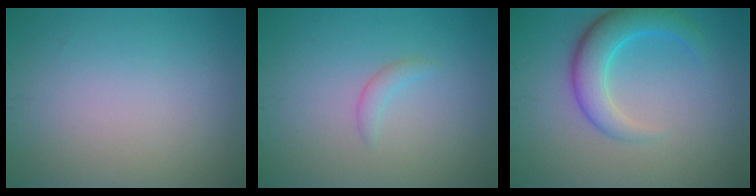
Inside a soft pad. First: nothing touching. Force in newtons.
{"total": 1.1, "press": 1.1, "slide": 0.1}
{"total": 4.8, "press": 4.7, "slide": 0.2}